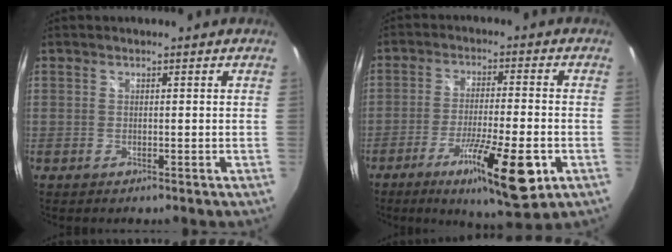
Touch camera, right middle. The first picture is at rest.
{"total": 14.4, "force": [-6.4, 2.2, 12.8], "torque": [-0.228, -0.035, -0.099]}